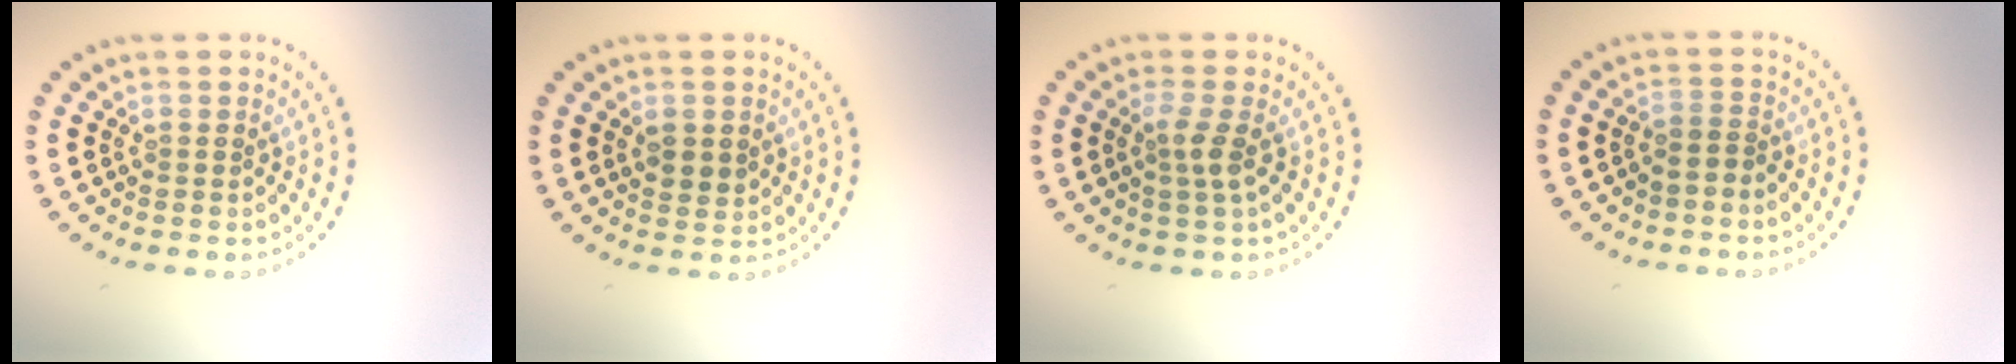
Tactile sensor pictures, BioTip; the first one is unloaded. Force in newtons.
{"total": 1.8, "press": 1.7, "slide": 0.4}
{"total": 1.8, "press": 1.3, "slide": 1.3}
{"total": 0.9, "press": 0.7, "slide": 0.6}